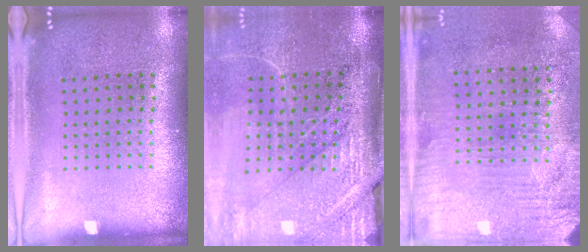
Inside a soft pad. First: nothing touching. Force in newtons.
{"total": 4.1, "press": 3.7, "slide": 1.9}
{"total": 3.2, "press": 2.9, "slide": 1.4}